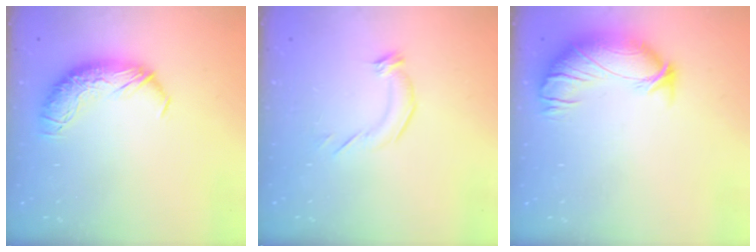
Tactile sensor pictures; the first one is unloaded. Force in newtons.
{"total": 4.0, "press": 3.8, "slide": 1.2}
{"total": 3.2, "press": 2.5, "slide": 2.0}